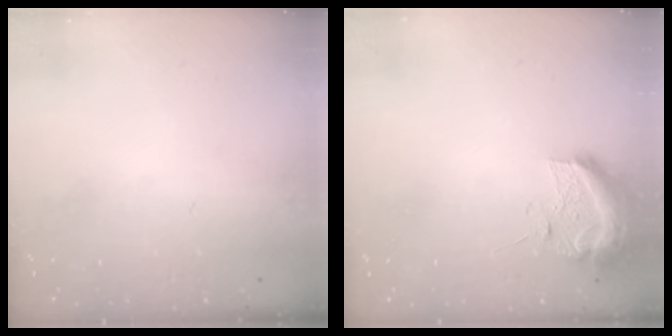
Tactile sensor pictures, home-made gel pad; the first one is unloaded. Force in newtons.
{"total": 10.2, "press": 10.2, "slide": 0.3}